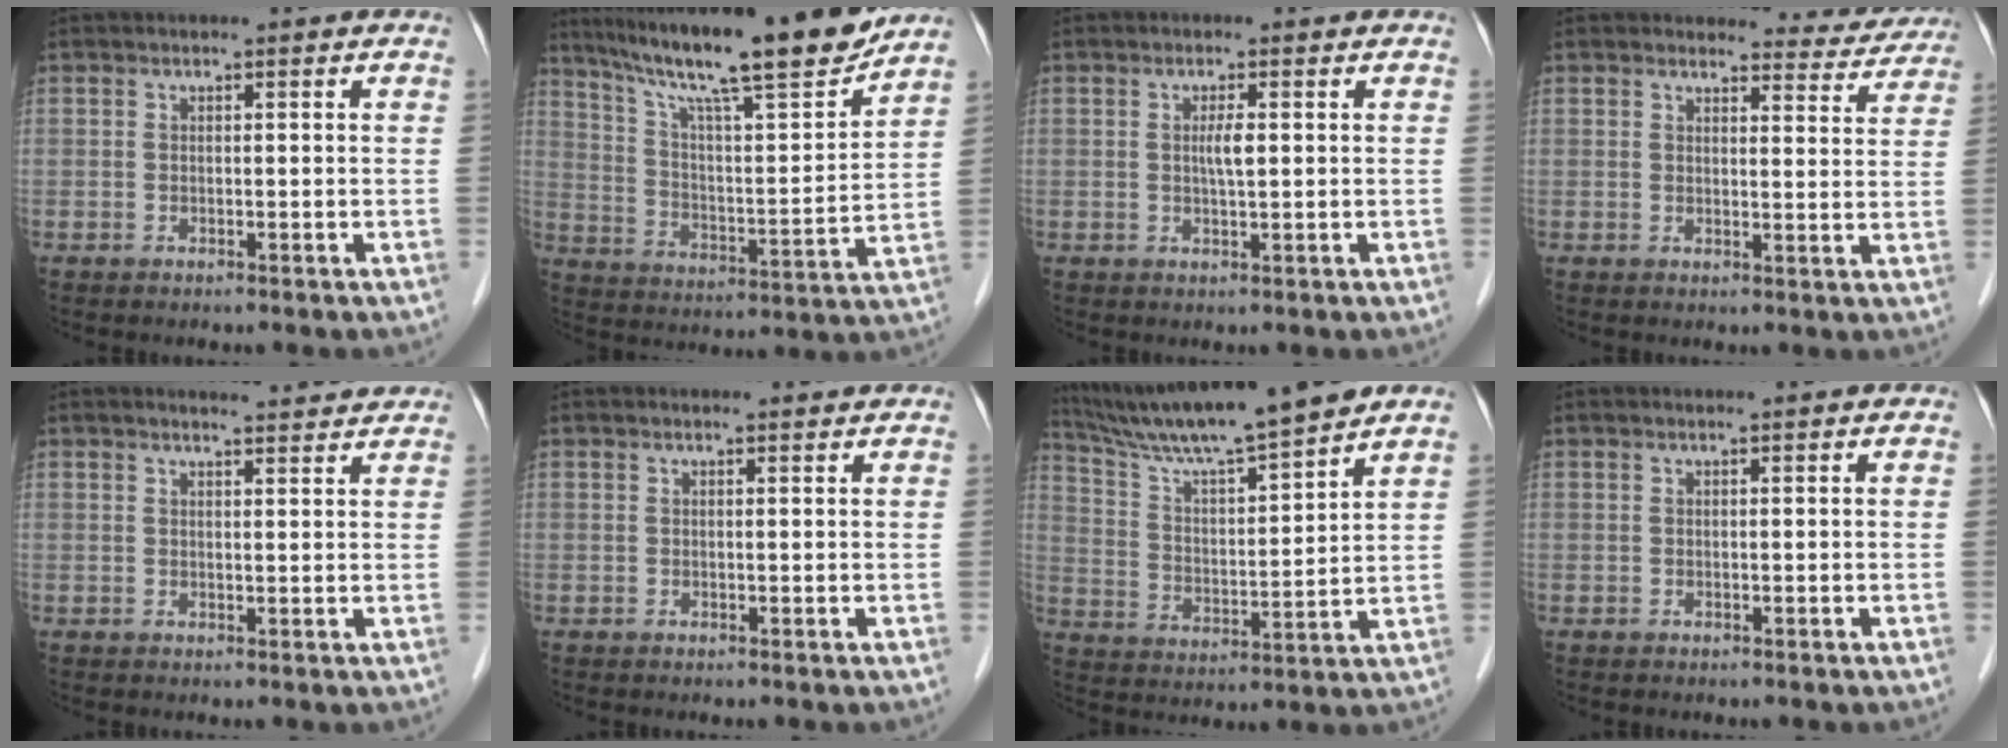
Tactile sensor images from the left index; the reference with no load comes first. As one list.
[{"total": 19.2, "force": [16.1, 0.3, 10.5], "torque": [-0.172, -0.006, 0.256]}, {"total": 2.1, "force": [-0.1, 0.2, 2.1], "torque": [-0.038, -0.004, -0.003]}, {"total": 6.7, "force": [6.5, 1.7, -0.3], "torque": [0.021, -0.022, 0.053]}, {"total": 4.3, "force": [4.1, 0.4, 1.1], "torque": [-0.019, 0.005, 0.042]}, {"total": 0.7, "force": [0.7, 0.0, 0.1], "torque": [-0.010, -0.002, 0.007]}, {"total": 14.3, "force": [12.5, -0.9, 6.9], "torque": [-0.127, 0.005, 0.217]}, {"total": 0.0}]